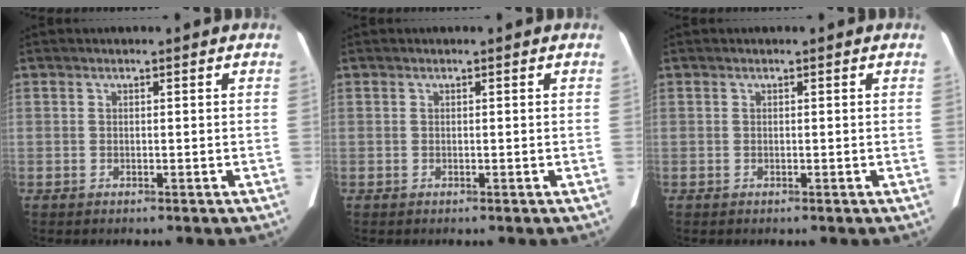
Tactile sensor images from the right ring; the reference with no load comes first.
{"total": 0.0}
{"total": 0.0}